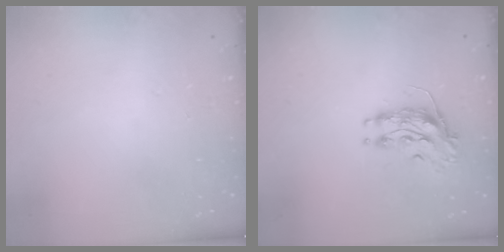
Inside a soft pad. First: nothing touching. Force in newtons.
{"total": 8.3, "press": 8.3, "slide": 0.2}